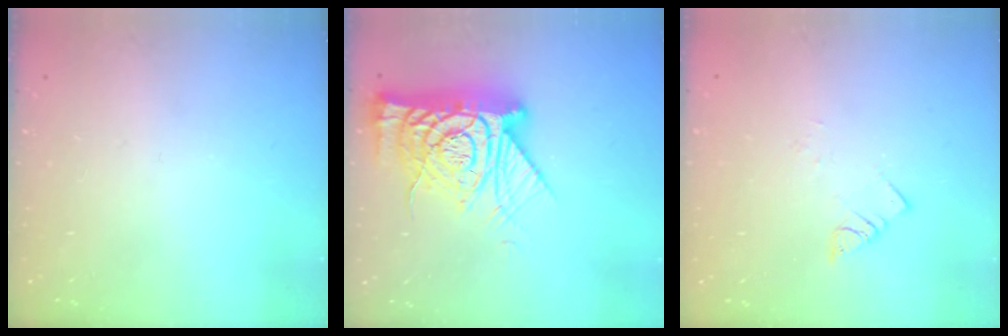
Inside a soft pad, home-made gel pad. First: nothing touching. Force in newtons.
{"total": 22.0, "press": 21.9, "slide": 2.2}
{"total": 2.8, "press": 2.8, "slide": 0.3}